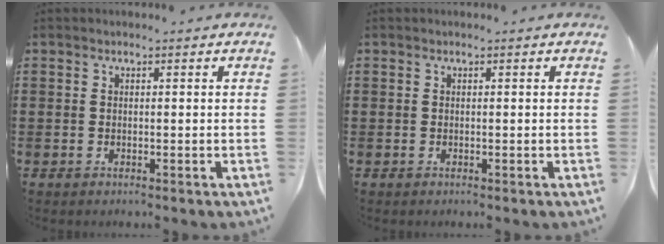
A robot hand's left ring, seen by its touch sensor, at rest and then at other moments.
{"total": 0.0}